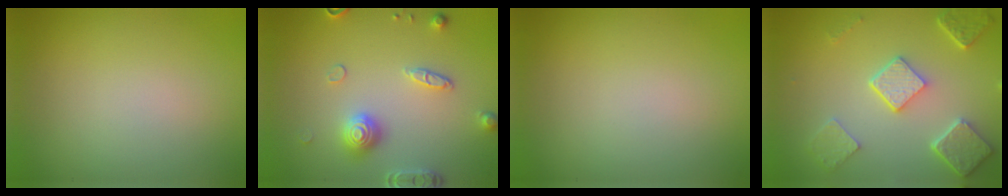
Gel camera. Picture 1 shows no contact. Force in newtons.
{"total": 3.6, "press": 3.3, "slide": 1.4}
{"total": 0.0}
{"total": 5.4, "press": 4.2, "slide": 3.4}